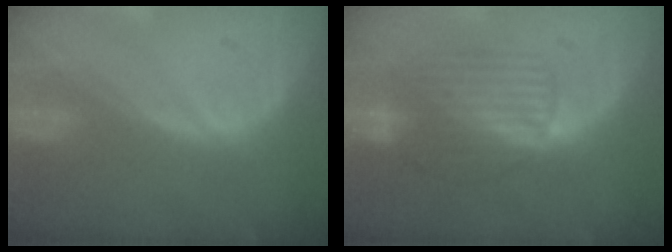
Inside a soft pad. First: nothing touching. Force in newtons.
{"total": 7.8, "press": 7.4, "slide": 2.4}